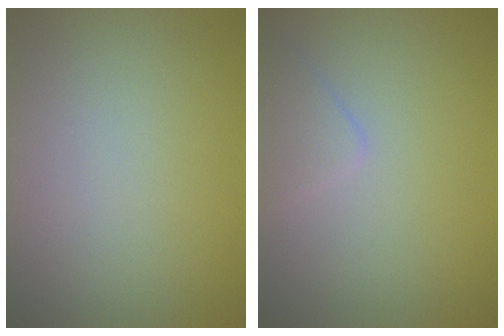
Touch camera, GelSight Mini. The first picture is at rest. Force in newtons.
{"total": 1.7, "press": 1.7, "slide": 0.1}